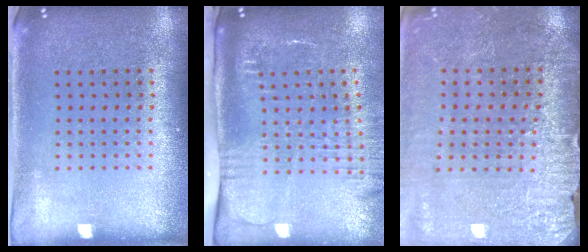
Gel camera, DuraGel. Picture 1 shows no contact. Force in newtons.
{"total": 2.7, "press": 2.0, "slide": 1.8}
{"total": 3.0, "press": 3.0, "slide": 0.2}